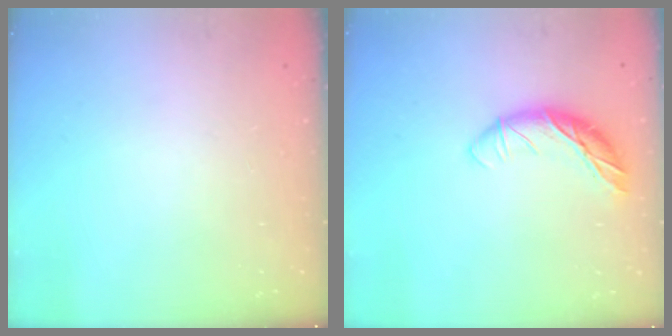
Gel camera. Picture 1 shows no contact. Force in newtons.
{"total": 11.1, "press": 11.1, "slide": 0.7}